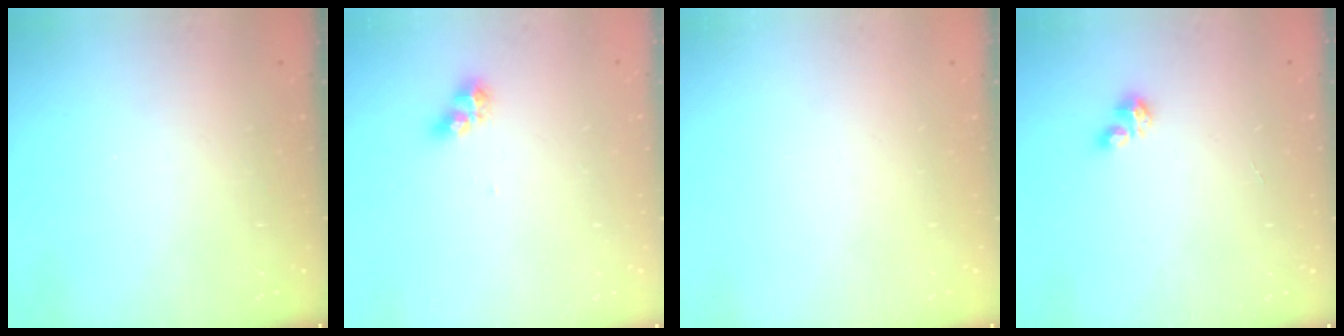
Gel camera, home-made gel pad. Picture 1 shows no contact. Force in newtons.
{"total": 6.4, "press": 6.3, "slide": 0.5}
{"total": 0.0}
{"total": 1.0, "press": 1.0, "slide": 0.1}